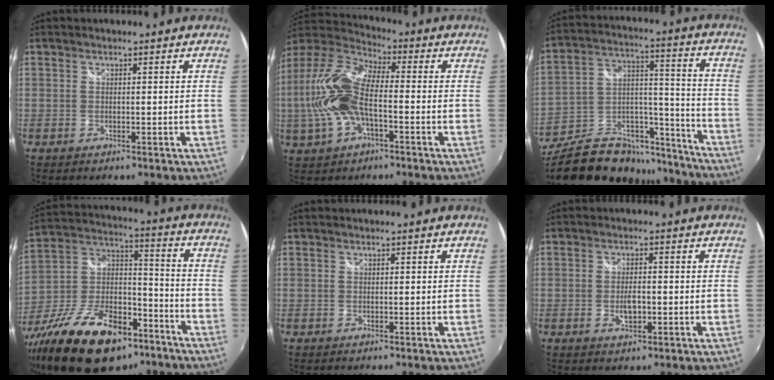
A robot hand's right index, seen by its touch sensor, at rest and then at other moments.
{"total": 16.0, "force": [-2.4, 7.6, 13.9], "torque": [-0.291, 0.009, -0.050]}
{"total": 28.3, "force": [-21.2, 13.2, 13.2], "torque": [-0.257, 0.039, -0.307]}
{"total": 25.6, "force": [-16.0, 12.5, 15.7], "torque": [-0.302, -0.002, -0.254]}
{"total": 0.0}
{"total": 3.3, "force": [-0.9, 1.5, 2.7], "torque": [-0.050, -0.003, -0.015]}